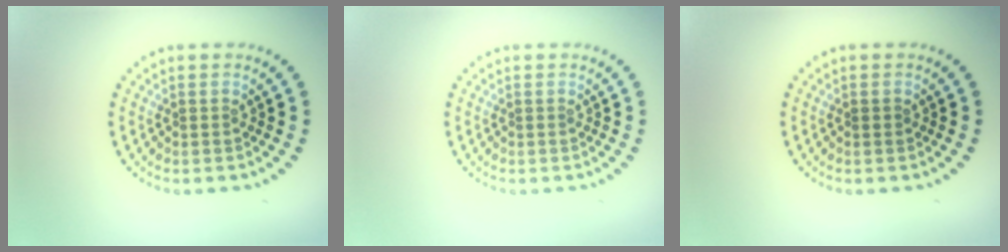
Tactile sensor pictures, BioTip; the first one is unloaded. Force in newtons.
{"total": 0.0}
{"total": 0.6, "press": 0.6, "slide": 0.1}